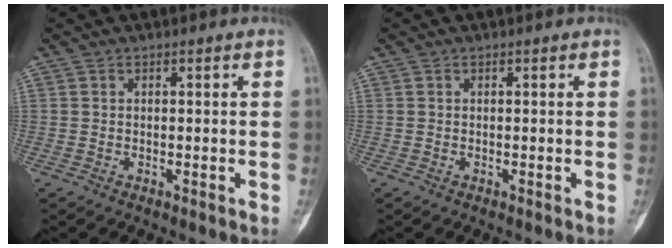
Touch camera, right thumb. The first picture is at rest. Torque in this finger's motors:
{"motor_torque": [0.02, 0.01, 0.01, -0.06, 0.02]}